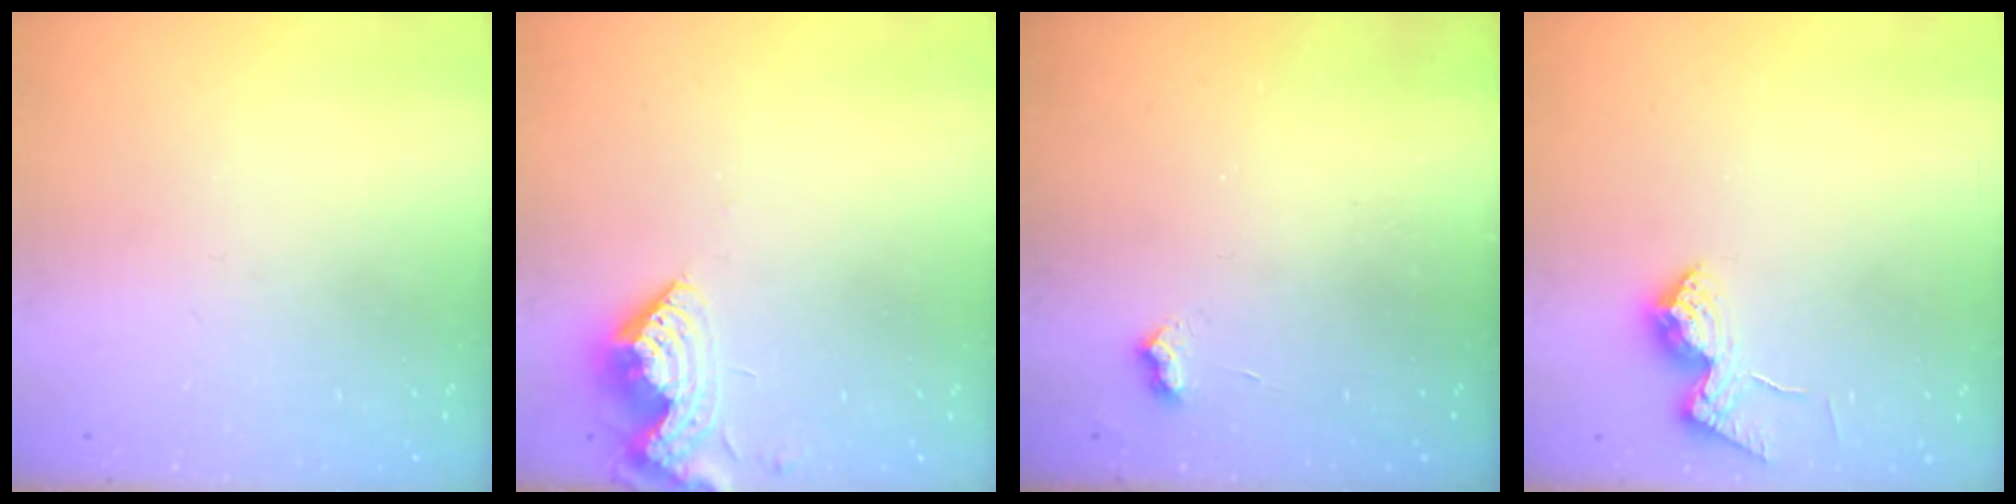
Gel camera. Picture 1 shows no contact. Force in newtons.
{"total": 9.3, "press": 9.3, "slide": 0.3}
{"total": 4.0, "press": 3.9, "slide": 0.5}
{"total": 13.8, "press": 13.7, "slide": 0.7}